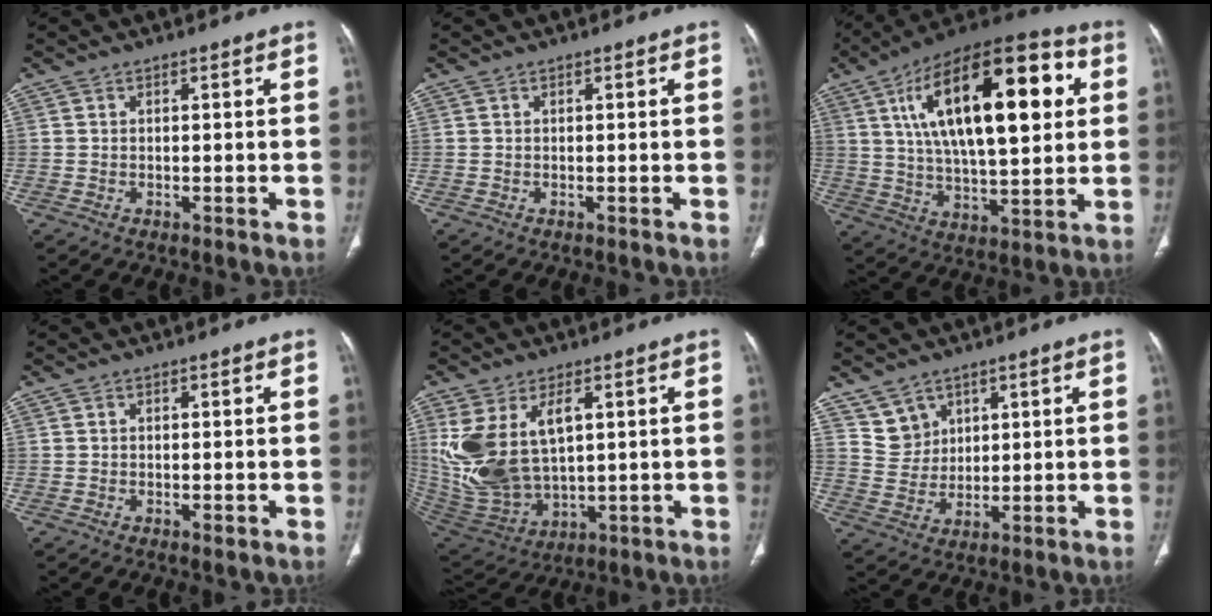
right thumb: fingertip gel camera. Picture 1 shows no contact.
{"total": 0.0}
{"total": 27.8, "force": [7.6, 11.5, 24.2], "torque": [-0.376, 0.008, 0.113]}
{"total": 0.8, "force": [-0.2, 0.5, 0.6], "torque": [-0.009, -0.001, -0.004]}
{"total": 17.1, "force": [4.1, 10.0, 13.3], "torque": [-0.273, -0.019, 0.105]}
{"total": 5.5, "force": [3.7, 4.1, 0.4], "torque": [0.017, -0.035, 0.081]}